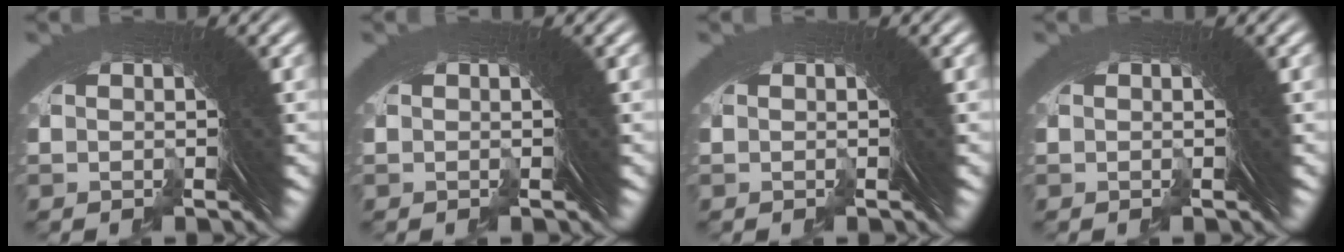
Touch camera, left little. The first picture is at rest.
{"total": 0.0}
{"total": 0.0}
{"total": 0.0}